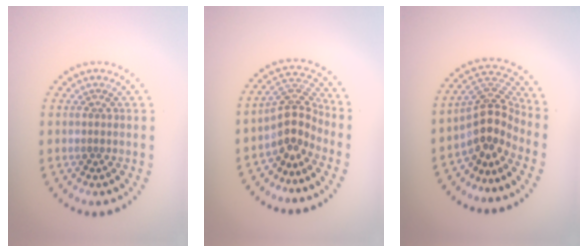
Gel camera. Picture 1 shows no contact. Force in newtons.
{"total": 3.5, "press": 2.6, "slide": 2.3}
{"total": 4.2, "press": 3.0, "slide": 3.0}